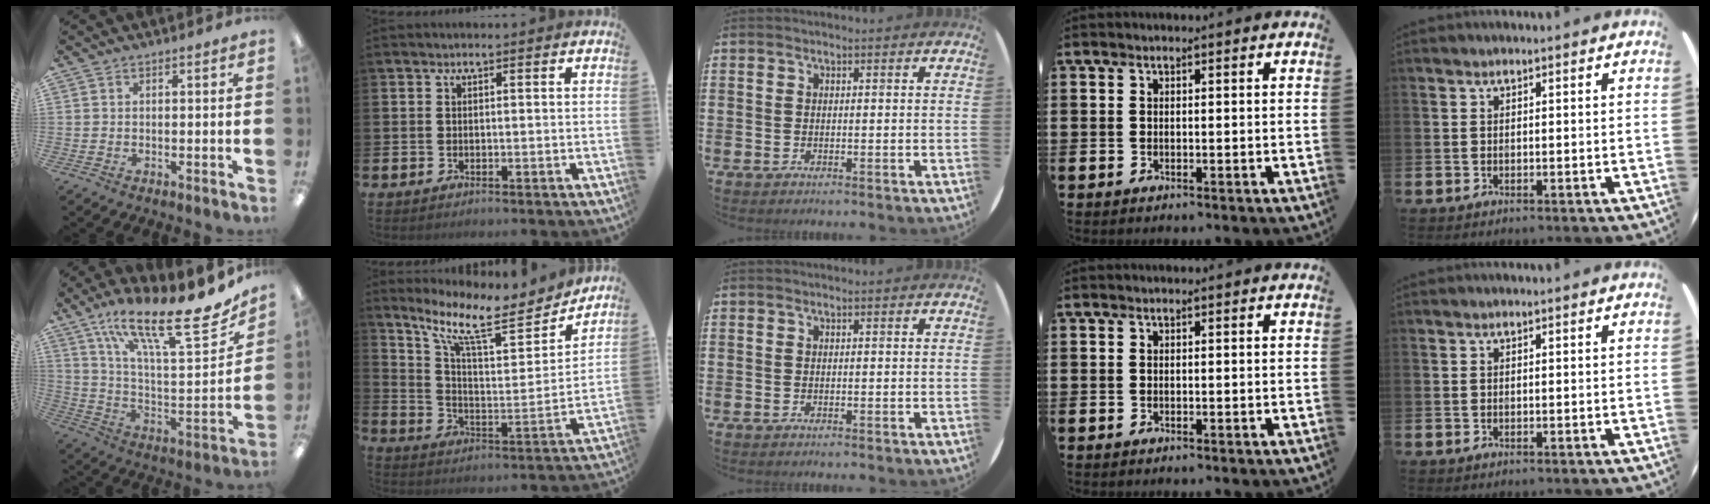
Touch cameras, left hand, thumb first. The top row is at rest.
{"thumb": {"total": 23.9, "force": [16.6, 6.2, 15.9], "torque": [-0.253, -0.106, 0.275]}, "index": {"total": 11.3, "force": [8.9, 3.3, 6.1], "torque": [-0.141, -0.056, 0.150]}}